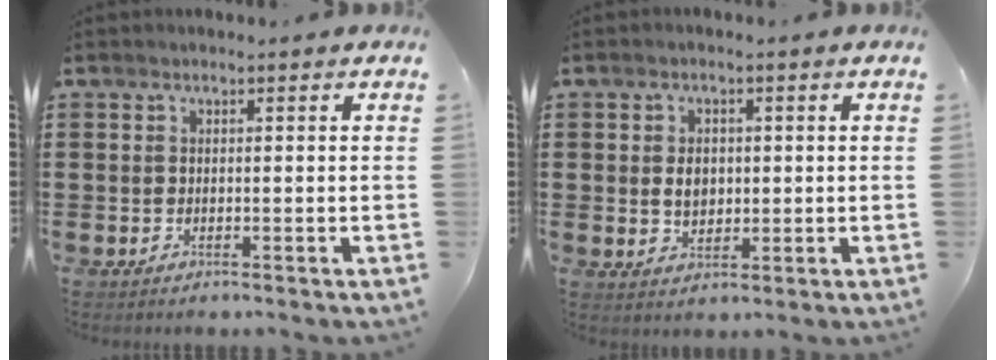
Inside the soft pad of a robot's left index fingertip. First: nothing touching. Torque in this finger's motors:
{"motor_torque": [1.14, 0.57, 0.49, 0.07]}